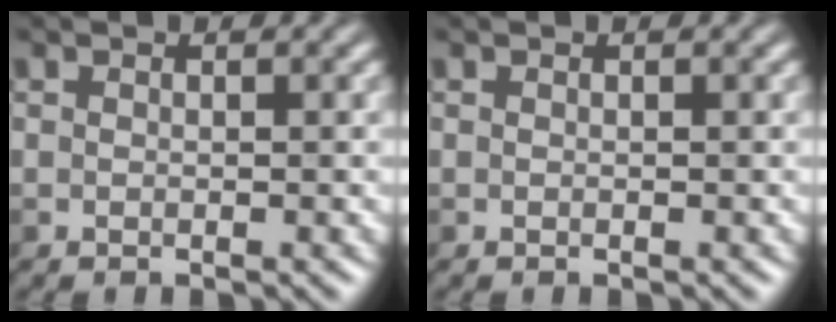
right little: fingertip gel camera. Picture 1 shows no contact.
{"total": 0.0}